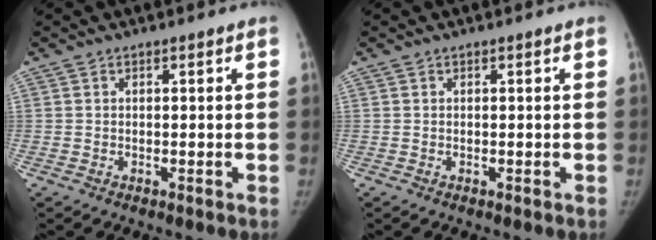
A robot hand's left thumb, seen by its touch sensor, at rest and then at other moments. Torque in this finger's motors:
{"motor_torque": [0.00, 0.00, 0.30, -0.15, 0.00]}